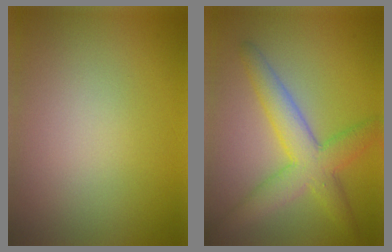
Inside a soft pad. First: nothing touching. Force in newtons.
{"total": 5.5, "press": 5.5, "slide": 0.1}